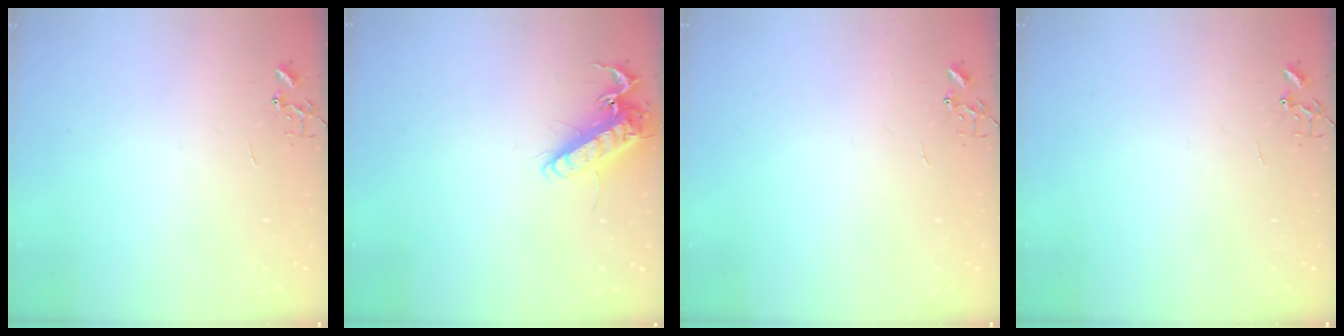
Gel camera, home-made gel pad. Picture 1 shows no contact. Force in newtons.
{"total": 12.8, "press": 12.6, "slide": 2.4}
{"total": 0.0}
{"total": 0.0}